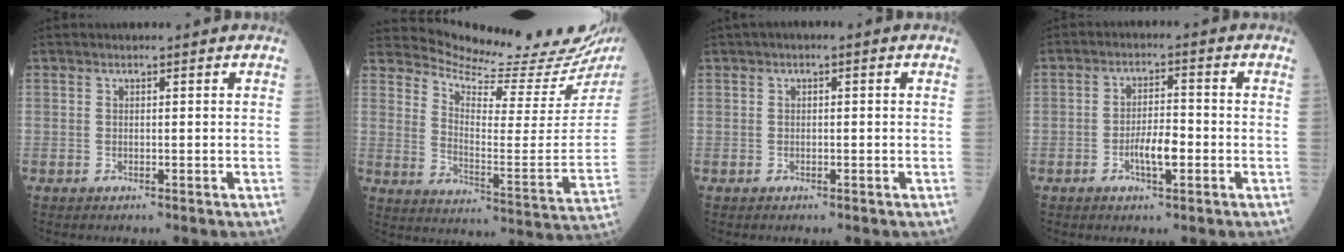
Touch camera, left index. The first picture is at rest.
{"total": 19.4, "force": [18.9, 0.7, 4.5], "torque": [-0.079, -0.117, 0.241]}
{"total": 0.9, "force": [0.1, 0.3, 0.9], "torque": [-0.014, 0.008, -0.001]}
{"total": 4.5, "force": [-1.8, 1.2, 4.0], "torque": [-0.073, 0.000, -0.034]}